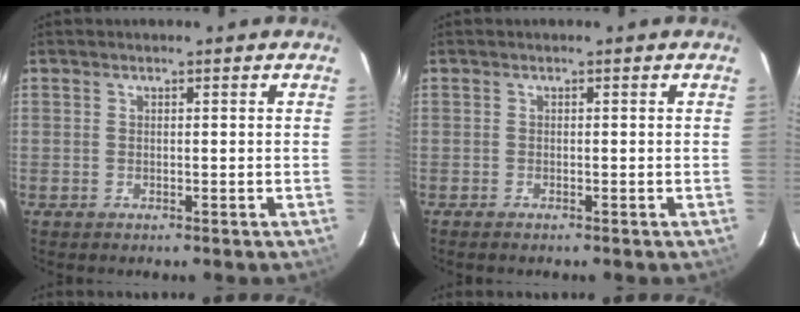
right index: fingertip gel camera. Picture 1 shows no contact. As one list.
[{"total": 1.0, "force": [-0.9, 0.2, 0.4], "torque": [-0.012, -0.002, -0.017]}]